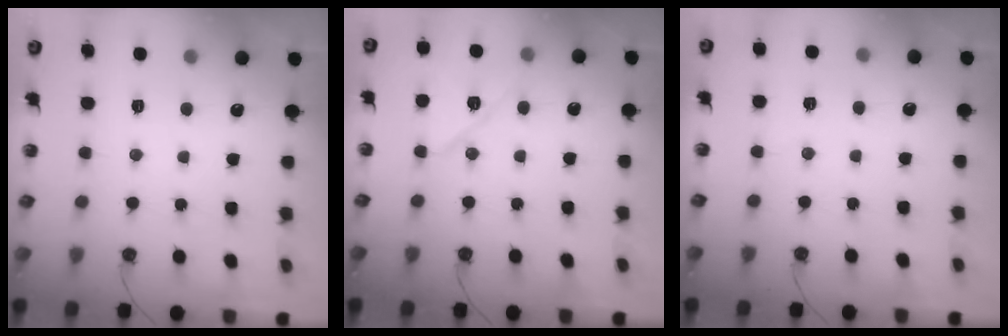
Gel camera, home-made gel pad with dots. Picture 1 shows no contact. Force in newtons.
{"total": 10.0, "press": 10.0, "slide": 0.4}
{"total": 6.2, "press": 3.8, "slide": 4.9}